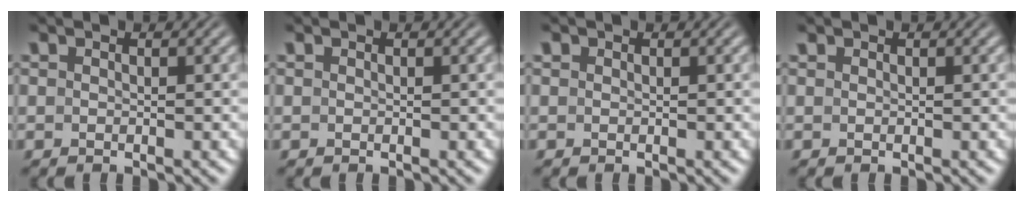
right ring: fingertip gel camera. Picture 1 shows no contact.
{"total": 0.0}
{"total": 0.9, "force": [0.2, 0.9, 0.2], "torque": [-0.019, -0.008, 0.009]}
{"total": 0.0}